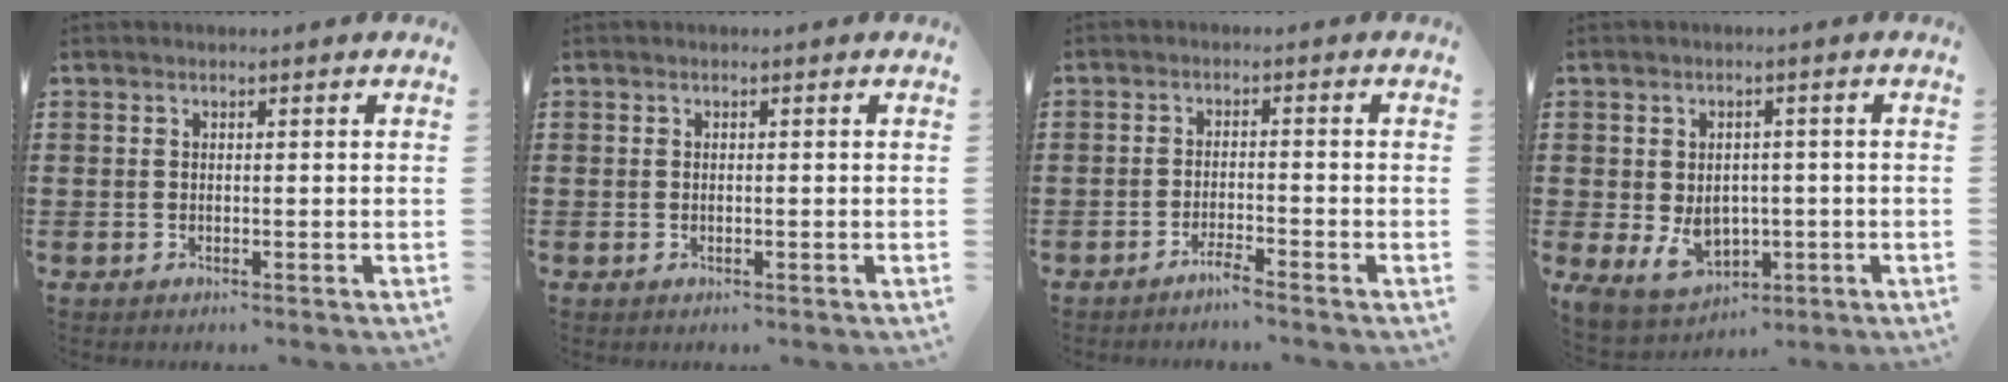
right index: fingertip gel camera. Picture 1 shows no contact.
{"total": 0.0}
{"total": 2.1, "force": [-2.0, -0.1, 0.8], "torque": [-0.015, 0.000, -0.037]}
{"total": 5.2, "force": [-0.7, 4.1, 3.0], "torque": [-0.058, -0.003, -0.015]}